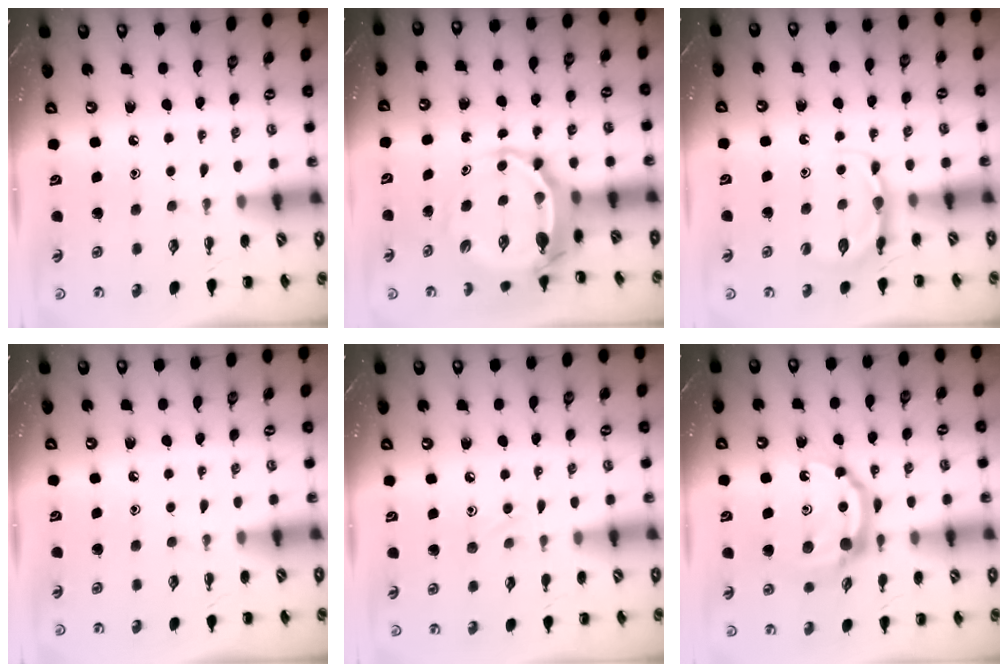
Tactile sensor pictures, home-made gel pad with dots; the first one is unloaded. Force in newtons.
{"total": 5.8, "press": 5.6, "slide": 1.7}
{"total": 5.2, "press": 5.2, "slide": 0.9}
{"total": 0.0}
{"total": 6.4, "press": 6.0, "slide": 2.3}
{"total": 9.7, "press": 9.7, "slide": 0.4}